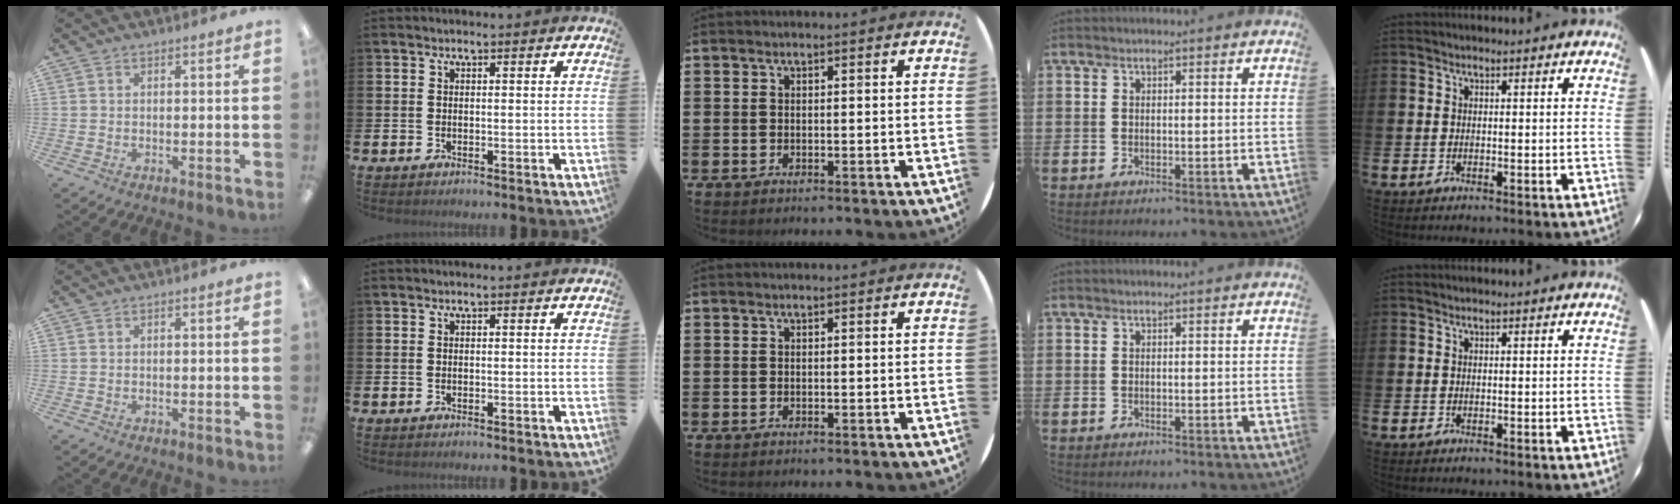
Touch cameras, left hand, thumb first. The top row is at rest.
{}